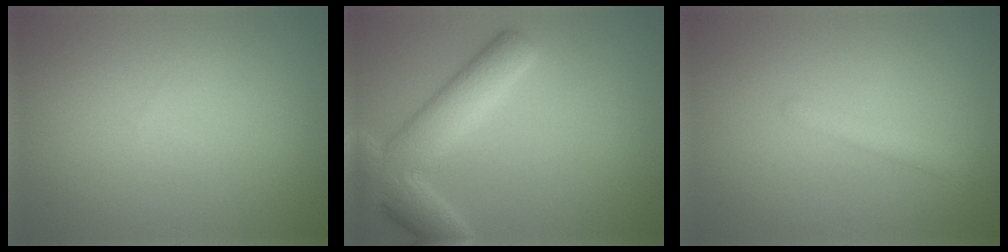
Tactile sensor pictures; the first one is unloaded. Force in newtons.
{"total": 6.2, "press": 6.2, "slide": 0.6}
{"total": 1.4, "press": 1.4, "slide": 0.0}